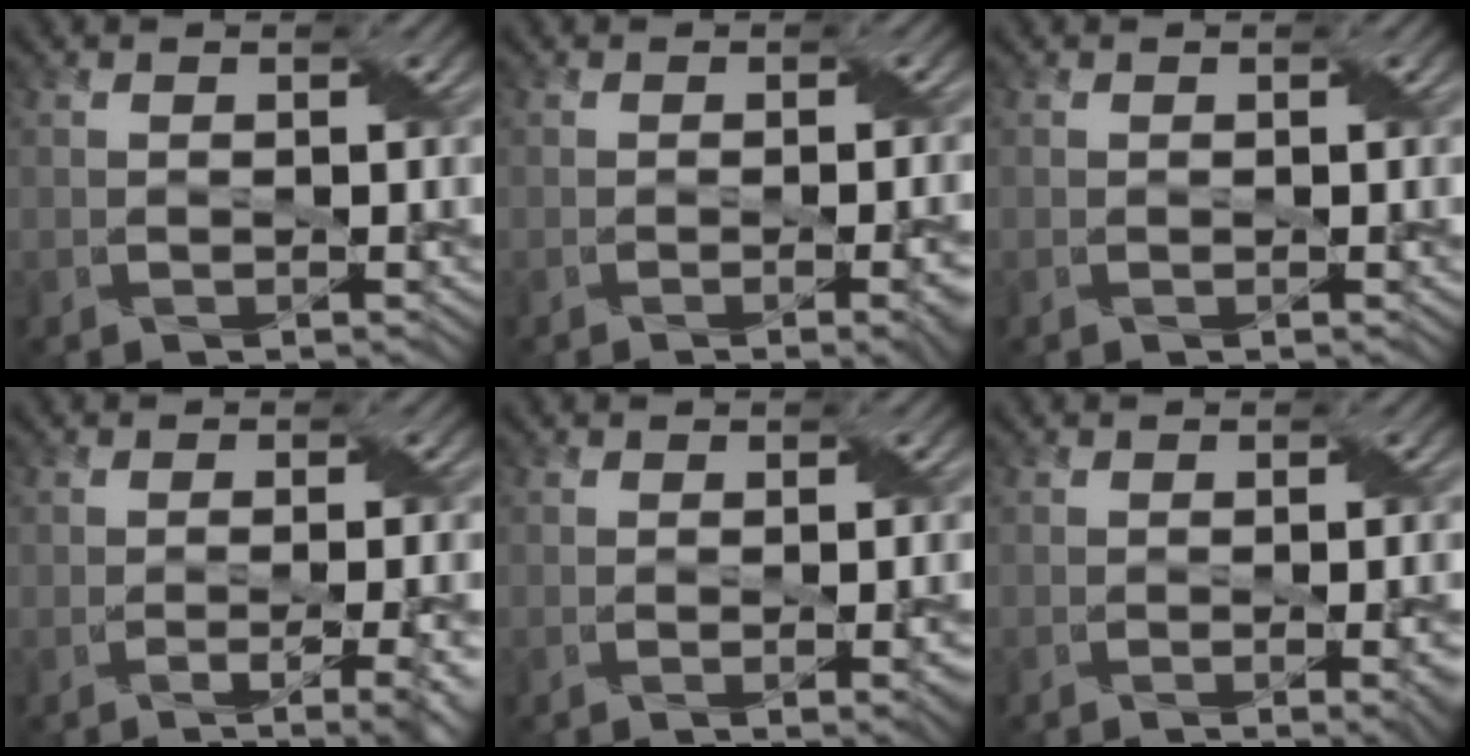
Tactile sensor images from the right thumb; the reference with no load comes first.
{"total": 3.7, "force": [-1.2, 1.1, 3.3], "torque": [-0.033, -0.002, -0.014]}
{"total": 0.0}
{"total": 6.4, "force": [-2.5, 2.0, 5.5], "torque": [-0.064, -0.006, -0.029]}
{"total": 3.5, "force": [-0.7, 1.1, 3.2], "torque": [-0.039, -0.004, -0.005]}
{"total": 3.5, "force": [-1.1, 1.0, 3.1], "torque": [-0.034, -0.004, -0.011]}